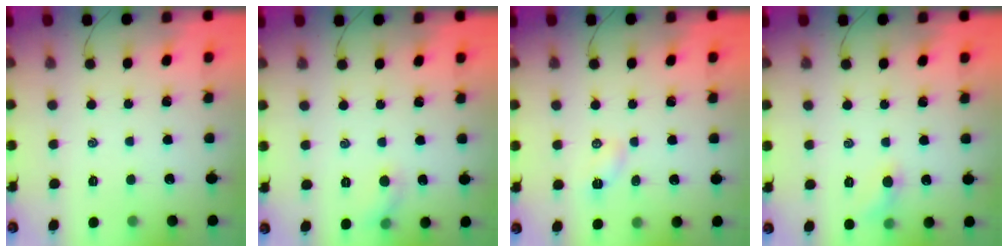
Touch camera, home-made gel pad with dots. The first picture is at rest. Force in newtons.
{"total": 4.4, "press": 4.2, "slide": 1.2}
{"total": 2.9, "press": 2.7, "slide": 1.0}
{"total": 4.6, "press": 4.4, "slide": 1.5}